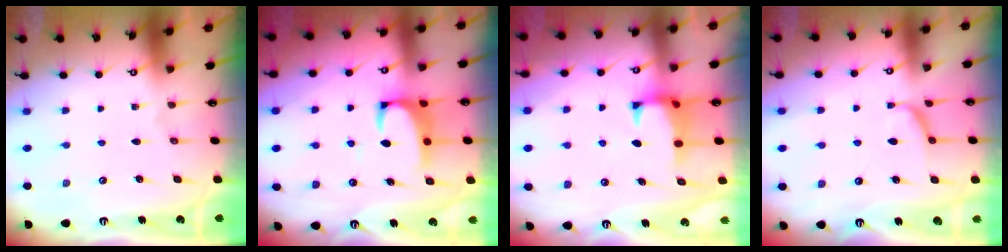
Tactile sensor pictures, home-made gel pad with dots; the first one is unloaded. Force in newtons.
{"total": 2.2, "press": 2.0, "slide": 1.0}
{"total": 0.9, "press": 0.3, "slide": 0.8}
{"total": 2.4, "press": 2.2, "slide": 0.9}